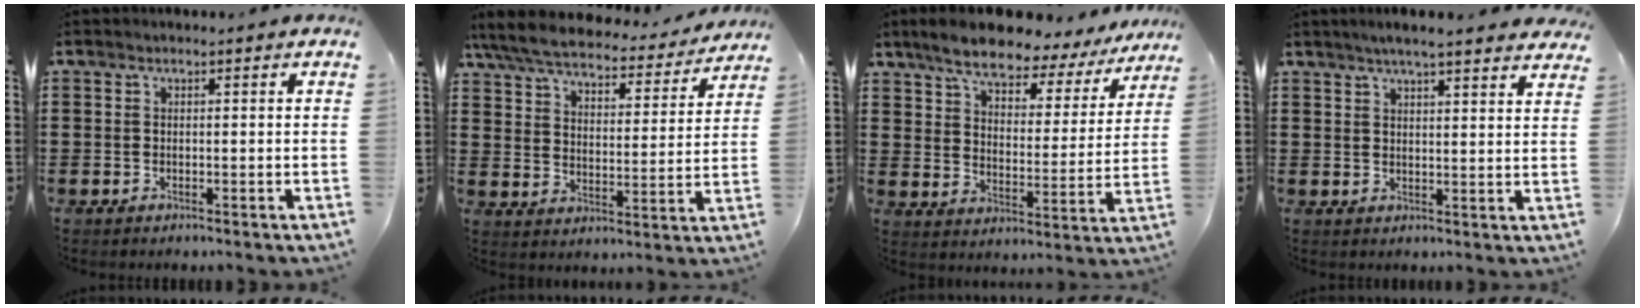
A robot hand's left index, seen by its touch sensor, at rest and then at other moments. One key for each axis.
{"total": 6.0, "fx": 5.6, "fy": 0.8, "fz": 2.0, "tx": -0.067, "ty": -0.034, "tz": 0.095}
{"total": 7.3, "fx": 6.4, "fy": 1.6, "fz": 3.1, "tx": -0.083, "ty": -0.036, "tz": 0.106}
{"total": 3.9, "fx": 3.5, "fy": -0.1, "fz": 1.6, "tx": -0.041, "ty": -0.007, "tz": 0.063}